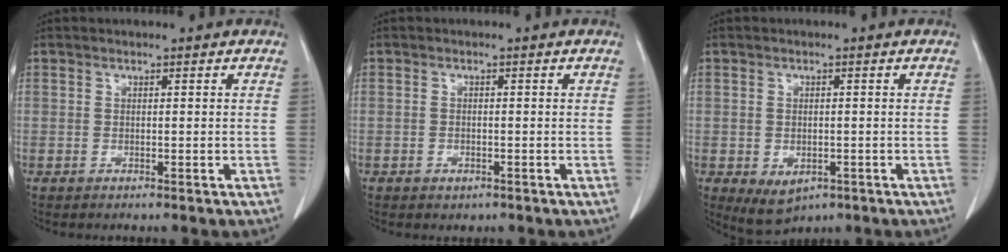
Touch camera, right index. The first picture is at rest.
{"total": 1.2, "force": [-0.6, 0.9, 0.5], "torque": [-0.006, 0.002, -0.003]}
{"total": 4.6, "force": [-1.7, 3.2, 2.8], "torque": [-0.046, -0.005, -0.009]}